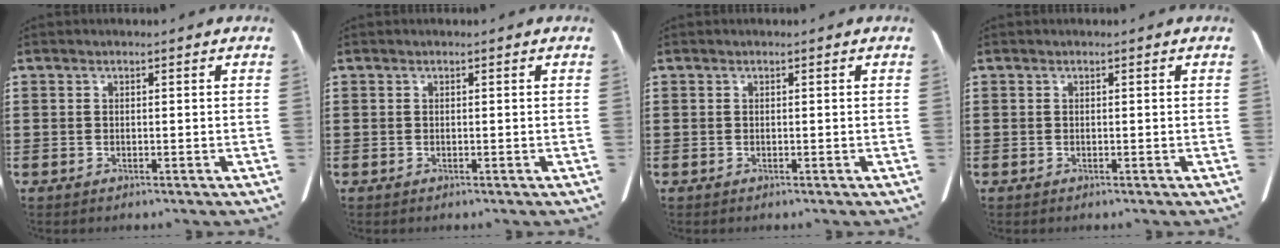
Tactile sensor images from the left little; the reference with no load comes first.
{"total": 0.0}
{"total": 0.0}
{"total": 0.0}